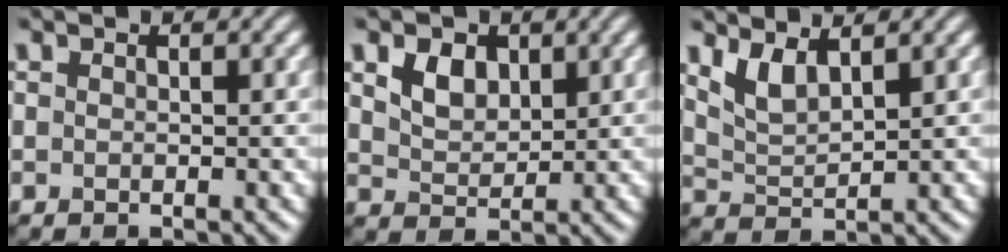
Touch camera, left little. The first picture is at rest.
{"total": 3.0, "force": [1.4, 2.0, 1.7], "torque": [-0.038, -0.001, 0.025]}
{"total": 2.9, "force": [2.0, 0.9, 1.9], "torque": [-0.045, -0.009, 0.046]}